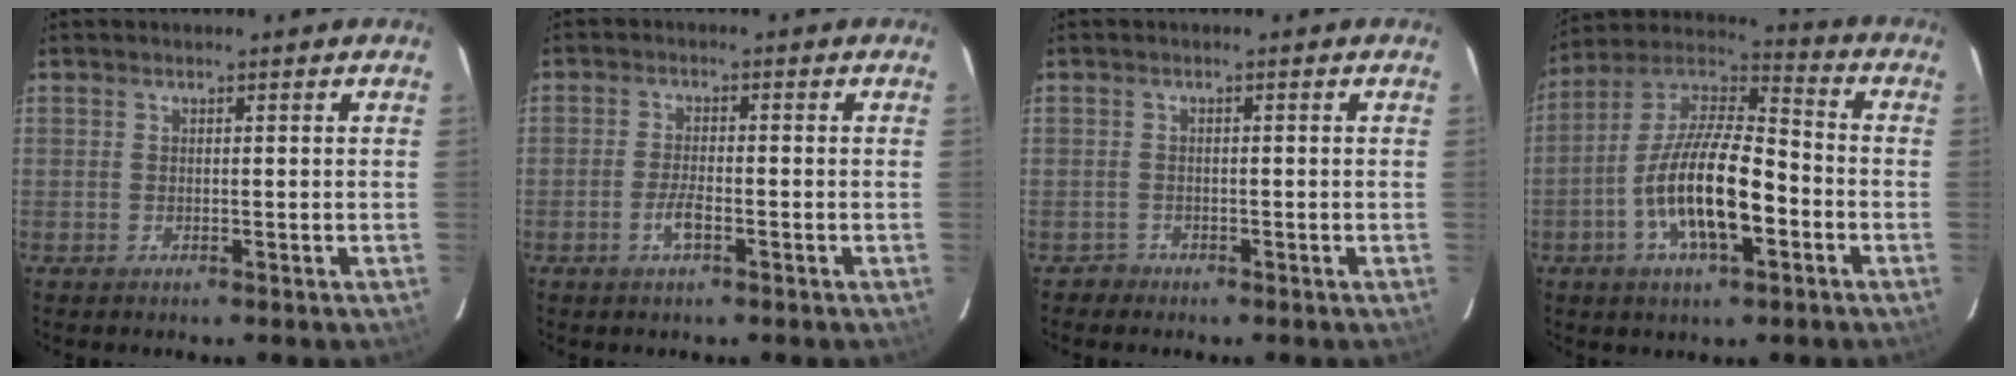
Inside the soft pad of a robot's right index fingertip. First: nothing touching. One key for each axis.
{"total": 3.2, "fx": -1.7, "fy": 1.0, "fz": 2.5, "tx": -0.057, "ty": 0.000, "tz": -0.033}
{"total": 1.4, "fx": -1.0, "fy": 0.9, "fz": -0.3, "tx": 0.003, "ty": 0.007, "tz": -0.018}
{"total": 16.4, "fx": -5.2, "fy": 5.7, "fz": 14.5, "tx": -0.282, "ty": -0.002, "tz": -0.101}